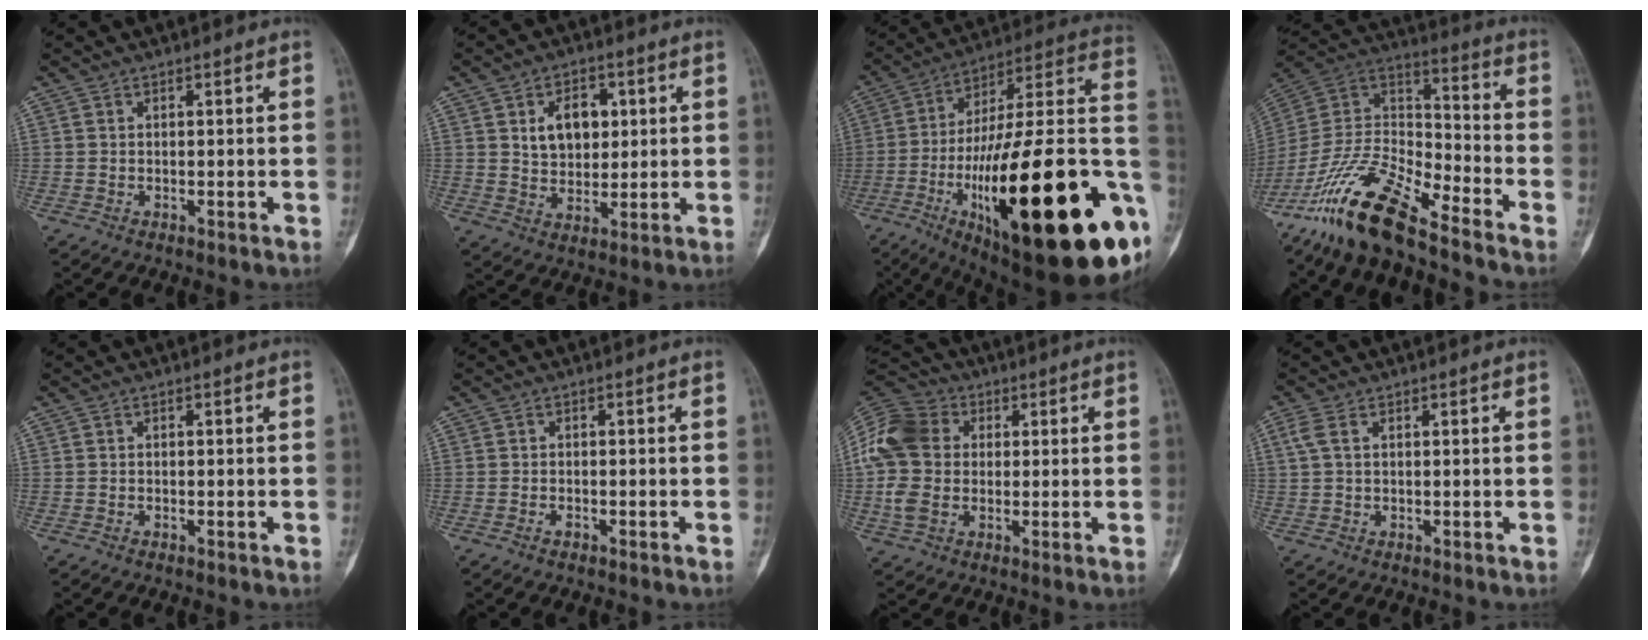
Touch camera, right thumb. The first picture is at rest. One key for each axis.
{"total": 8.7, "fx": 2.3, "fy": 6.0, "fz": 5.8, "tx": -0.056, "ty": -0.010, "tz": 0.041}
{"total": 42.8, "fx": -11.0, "fy": 12.3, "fz": 39.5, "tx": -0.517, "ty": 0.041, "tz": -0.171}
{"total": 19.4, "fx": -14.7, "fy": 5.1, "fz": 11.6, "tx": -0.218, "ty": 0.074, "tz": -0.280}
{"total": 0.0}
{"total": 1.0, "fx": -0.8, "fy": 0.4, "fz": 0.5, "tx": -0.013, "ty": 0.005, "tz": -0.015}
{"total": 15.1, "fx": 1.5, "fy": 11.5, "fz": 9.7, "tx": -0.210, "ty": 0.024, "tz": 0.022}
{"total": 2.6, "fx": 0.8, "fy": 1.3, "fz": 2.1, "tx": -0.068, "ty": 0.013, "tz": 0.020}